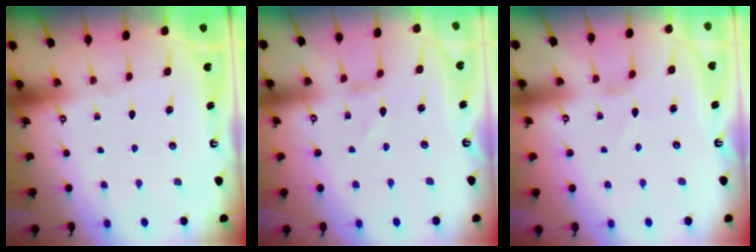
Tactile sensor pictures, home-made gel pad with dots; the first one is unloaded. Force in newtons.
{"total": 0.5, "press": 0.5, "slide": 0.2}
{"total": 0.0}